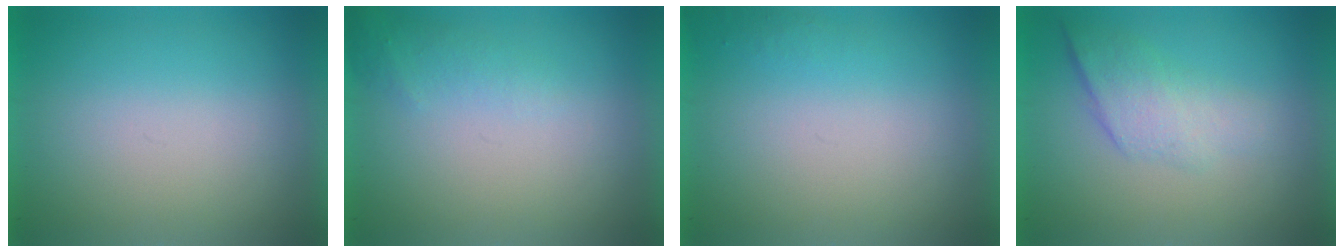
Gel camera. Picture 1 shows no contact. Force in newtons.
{"total": 1.3}
{"total": 1.0}
{"total": 2.2}